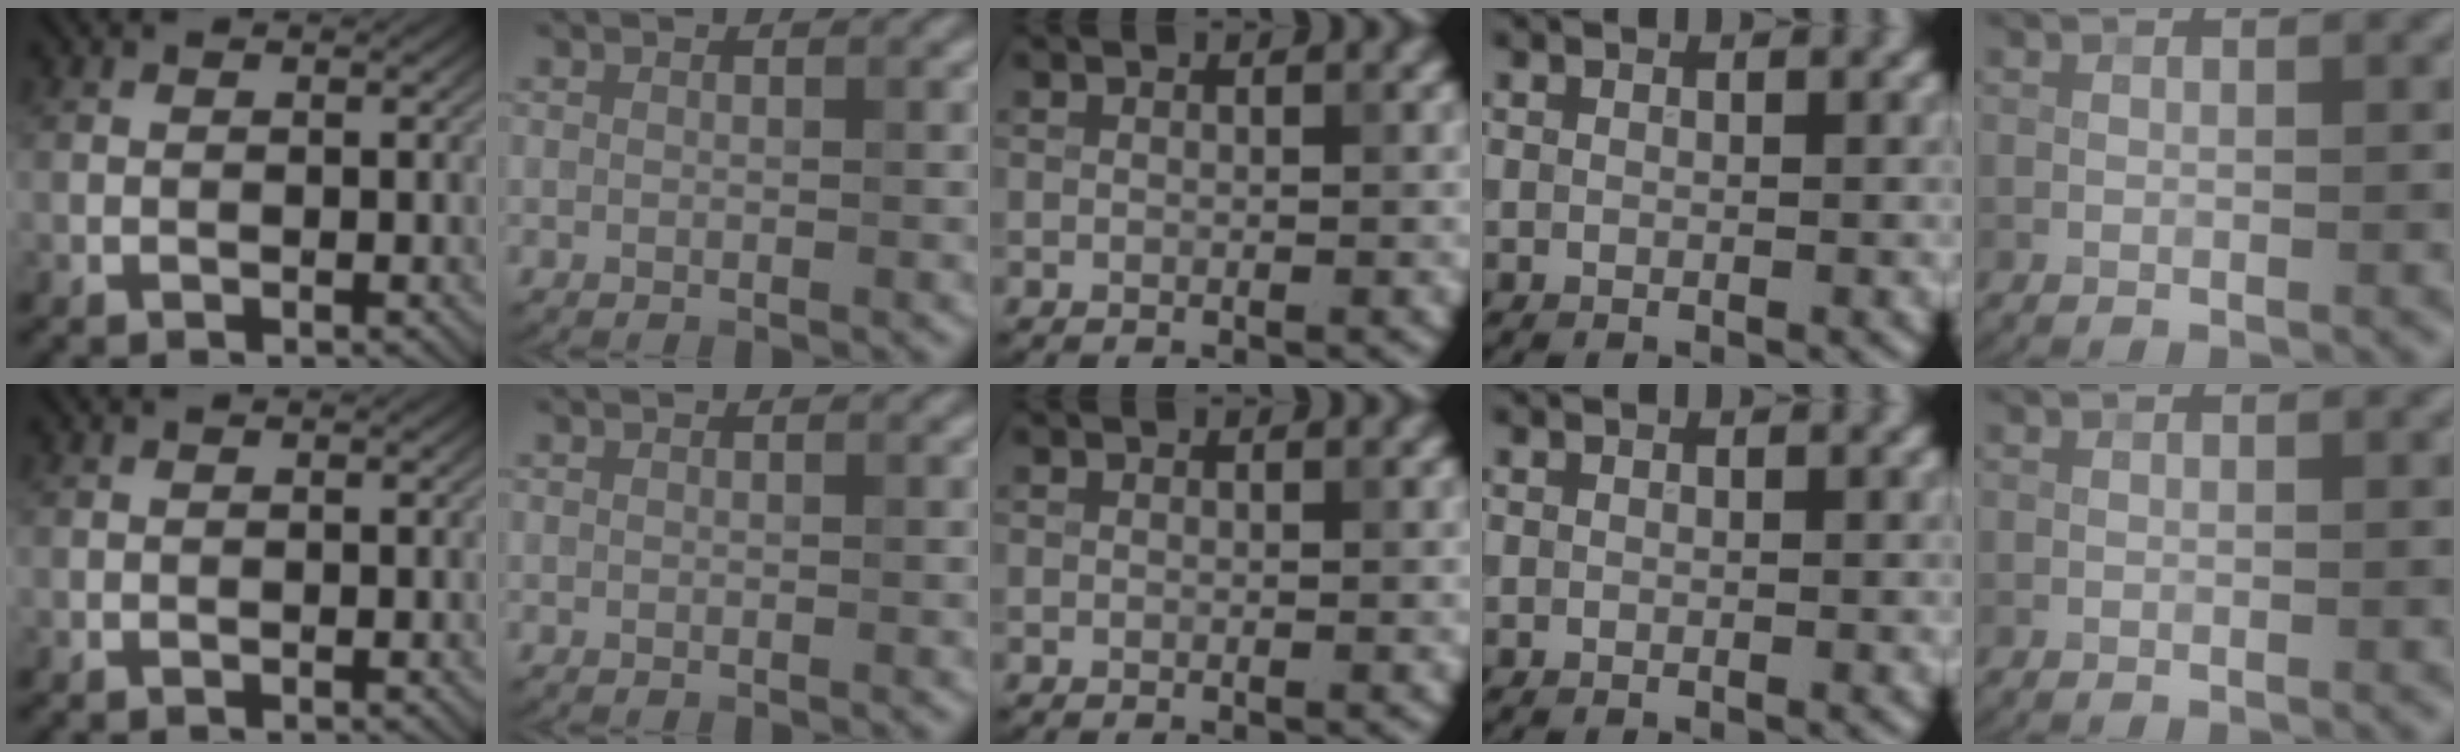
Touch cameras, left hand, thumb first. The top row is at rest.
{}